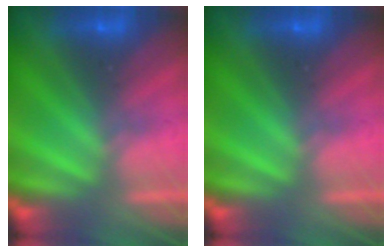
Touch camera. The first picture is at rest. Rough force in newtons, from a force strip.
{"total": 0.0}